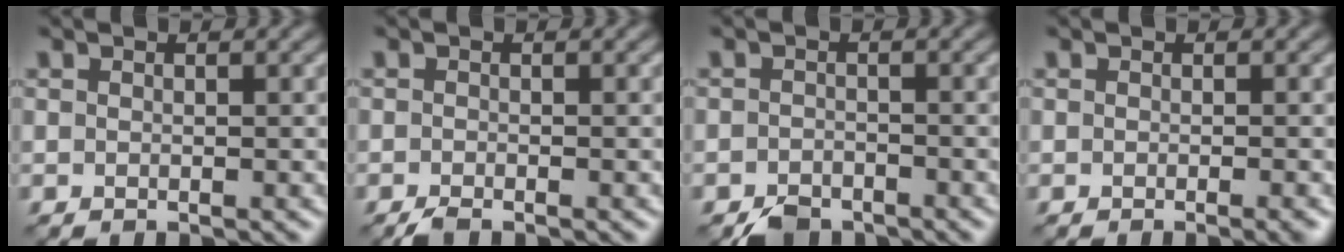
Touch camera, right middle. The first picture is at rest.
{"total": 1.1, "force": [-1.0, 0.1, 0.5], "torque": [-0.014, 0.000, -0.023]}
{"total": 2.6, "force": [-2.2, 1.2, 0.7], "torque": [-0.010, 0.000, -0.045]}
{"total": 1.2, "force": [-0.6, 0.1, 1.1], "torque": [-0.010, -0.003, -0.006]}